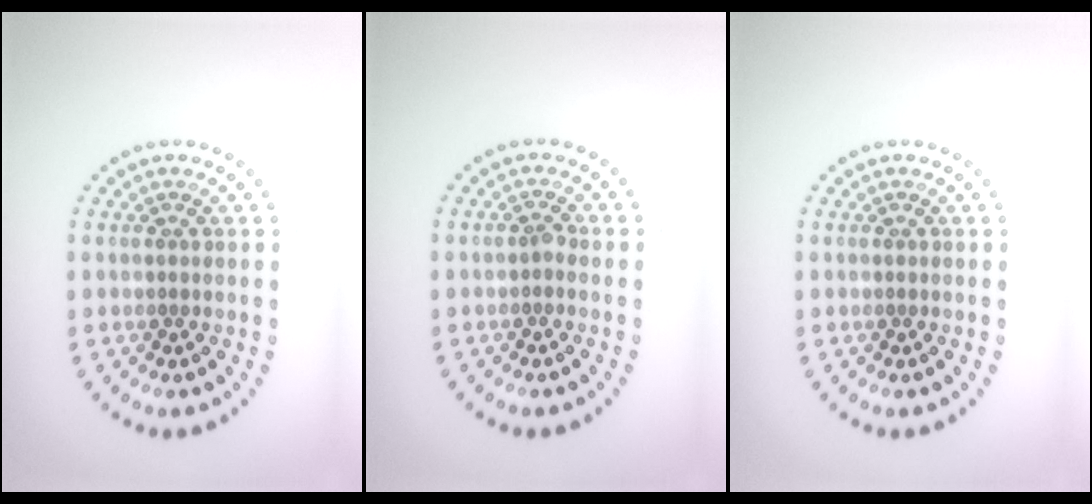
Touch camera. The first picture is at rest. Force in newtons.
{"total": 0.6, "press": 0.6, "slide": 0.3}
{"total": 0.0}